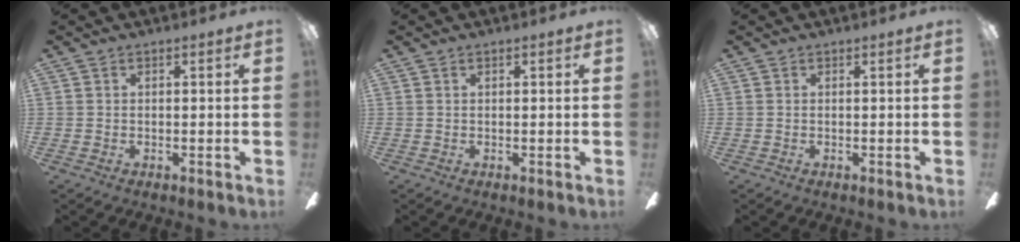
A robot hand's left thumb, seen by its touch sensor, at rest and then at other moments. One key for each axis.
{"total": 0.6, "fx": 0.3, "fy": 0.3, "fz": 0.5, "tx": -0.011, "ty": 0.003, "tz": 0.005}
{"total": 0.0}